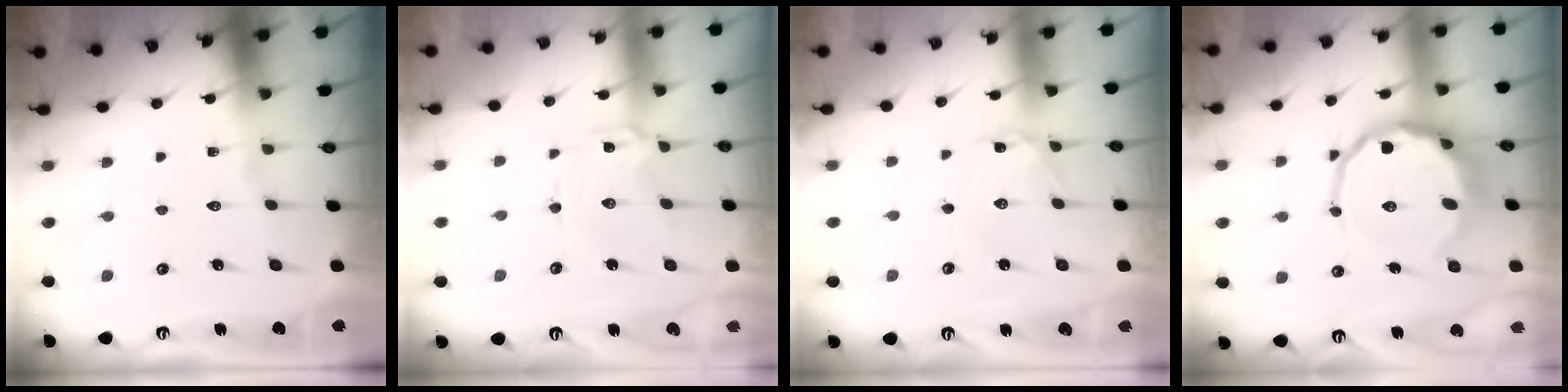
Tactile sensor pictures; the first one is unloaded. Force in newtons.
{"total": 1.7, "press": 1.7, "slide": 0.3}
{"total": 0.7, "press": 0.7, "slide": 0.1}
{"total": 12.2, "press": 11.8, "slide": 3.1}